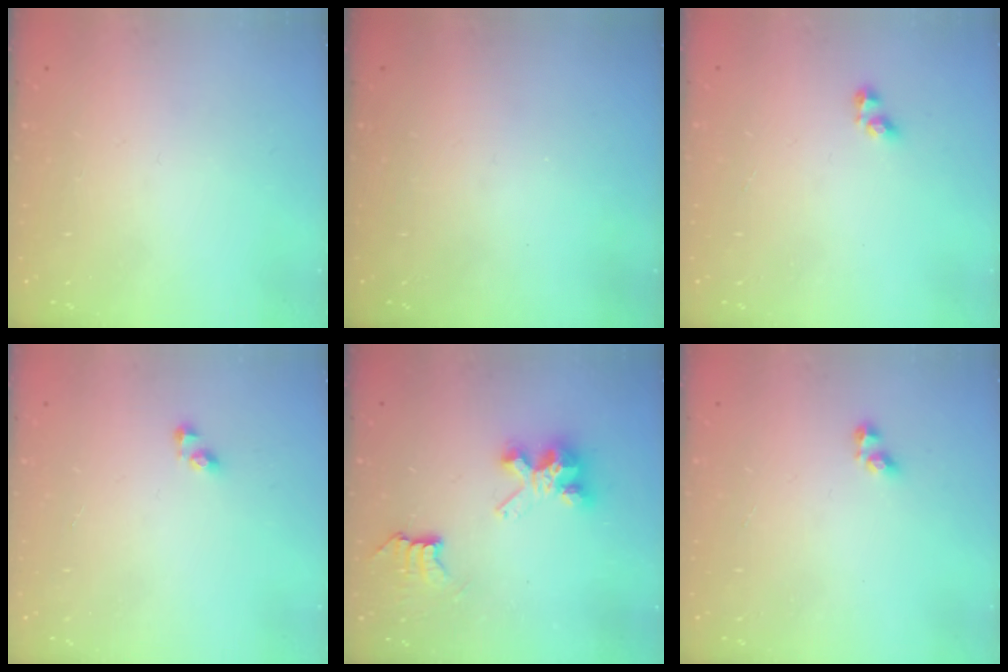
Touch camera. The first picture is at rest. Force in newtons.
{"total": 0.0}
{"total": 2.5, "press": 2.5, "slide": 0.1}
{"total": 3.4, "press": 3.4, "slide": 0.0}
{"total": 6.4, "press": 6.4, "slide": 0.1}
{"total": 2.5, "press": 2.5, "slide": 0.1}